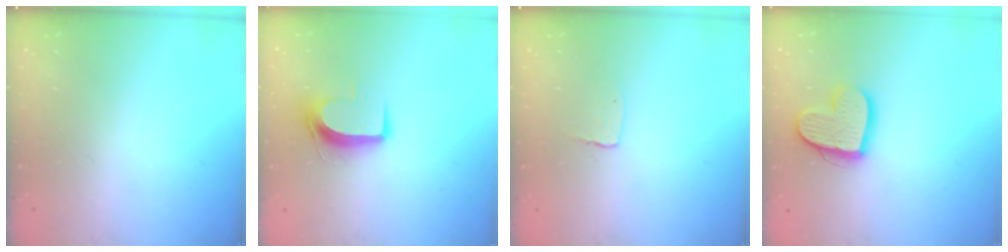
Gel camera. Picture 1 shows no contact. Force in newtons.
{"total": 8.8, "press": 8.7, "slide": 1.0}
{"total": 2.9, "press": 2.9, "slide": 0.2}
{"total": 15.0, "press": 14.9, "slide": 1.1}